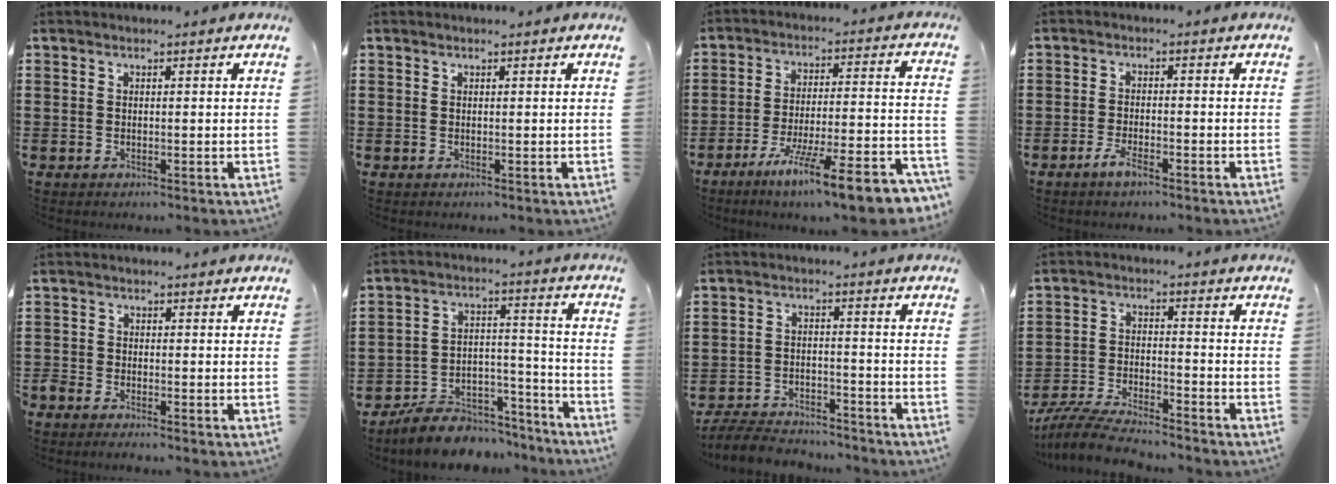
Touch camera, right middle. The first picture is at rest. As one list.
[{"total": 0.0}, {"total": 11.8, "force": [-9.0, 0.6, 7.6], "torque": [-0.111, 0.018, -0.164]}, {"total": 2.8, "force": [-1.9, 0.6, 1.9], "torque": [-0.039, 0.005, -0.039]}, {"total": 2.0, "force": [-1.9, 0.2, 0.1], "torque": [-0.015, -0.003, -0.043]}, {"total": 8.0, "force": [-7.4, 2.8, 1.7], "torque": [-0.029, 0.029, -0.141]}, {"total": 5.5, "force": [-5.4, 0.8, 1.0], "torque": [-0.023, 0.010, -0.108]}, {"total": 6.7, "force": [-6.4, 0.6, 1.9], "torque": [-0.044, 0.005, -0.126]}]